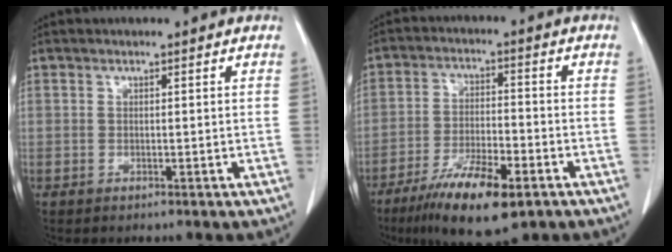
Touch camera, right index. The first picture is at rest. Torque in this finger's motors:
{"motor_torque": [0.79, -0.78, 0.55, 0.09]}